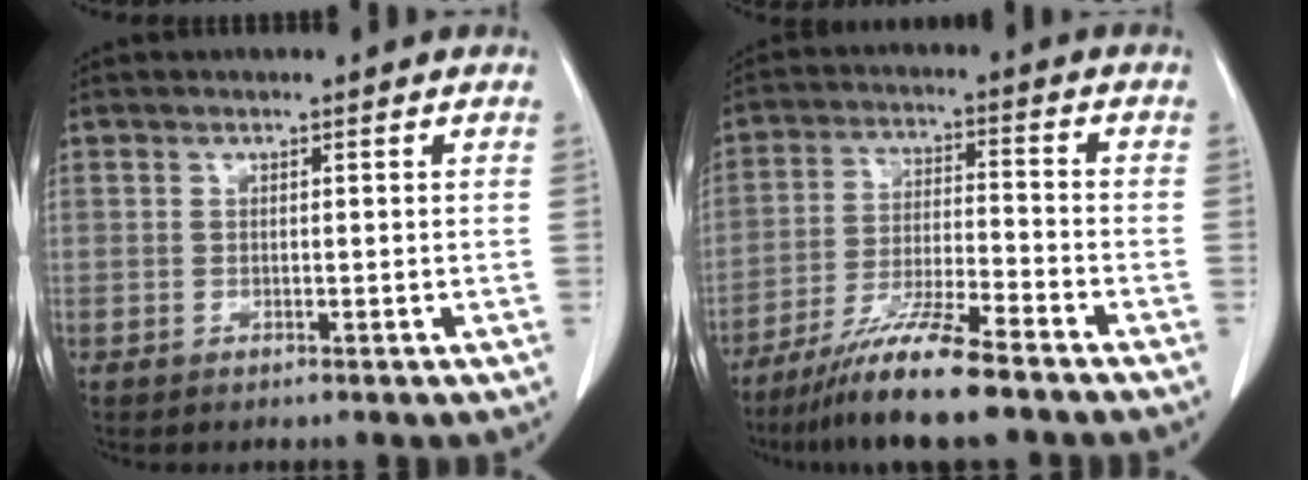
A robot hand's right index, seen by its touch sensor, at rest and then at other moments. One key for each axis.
{"total": 10.9, "fx": -8.4, "fy": 0.2, "fz": 7.0, "tx": -0.130, "ty": -0.029, "tz": -0.153}